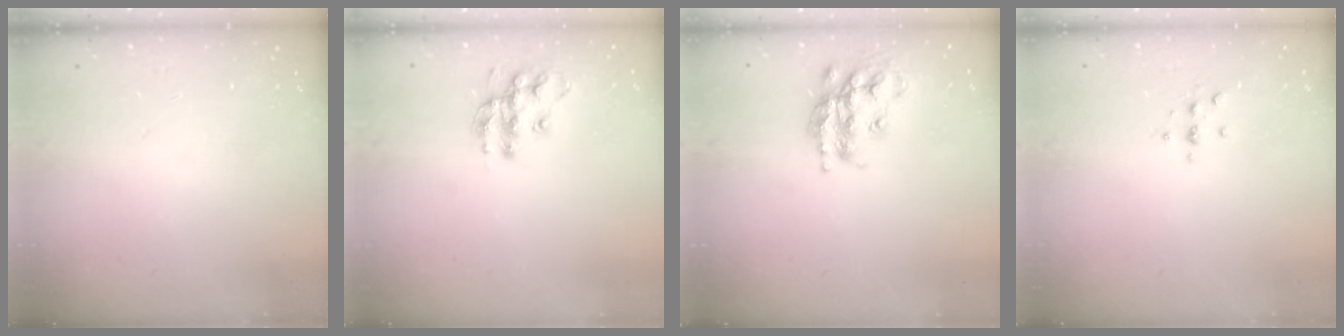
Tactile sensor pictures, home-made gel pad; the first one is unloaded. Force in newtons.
{"total": 12.6, "press": 12.5, "slide": 0.9}
{"total": 18.0, "press": 17.9, "slide": 1.2}
{"total": 3.0, "press": 3.0, "slide": 0.3}